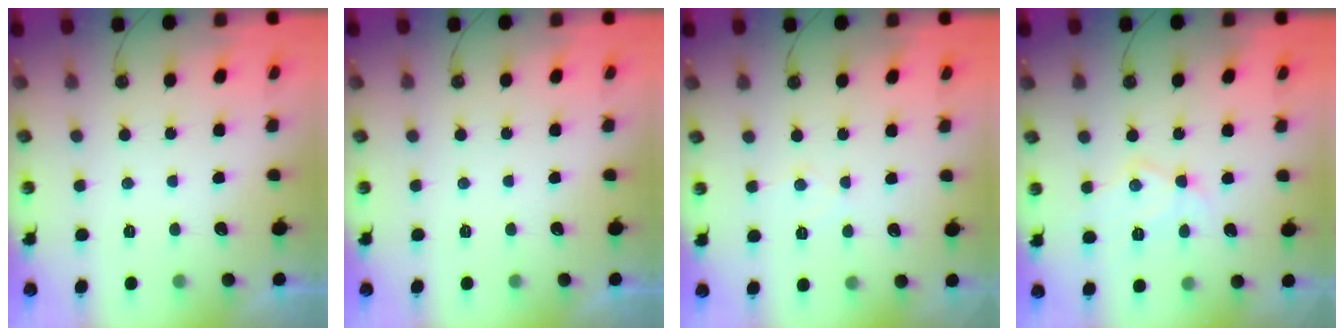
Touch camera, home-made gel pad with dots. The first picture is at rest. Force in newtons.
{"total": 0.0}
{"total": 5.1, "press": 5.0, "slide": 0.6}
{"total": 10.7, "press": 10.7, "slide": 0.7}